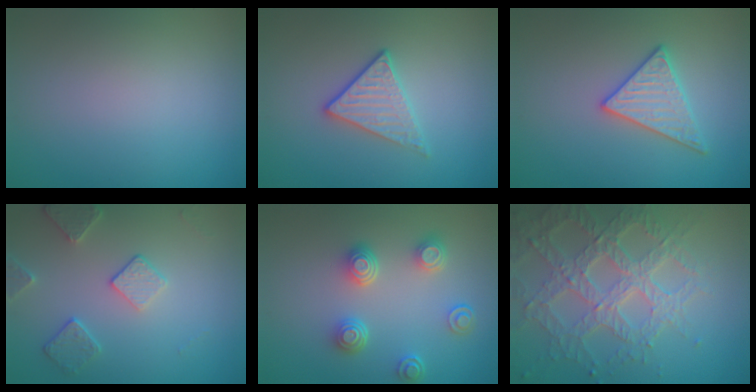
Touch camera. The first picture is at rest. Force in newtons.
{"total": 3.0, "press": 2.7, "slide": 1.2}
{"total": 3.0, "press": 3.0, "slide": 0.1}
{"total": 2.9, "press": 2.8, "slide": 0.9}
{"total": 4.1, "press": 3.2, "slide": 2.6}
{"total": 7.0, "press": 5.2, "slide": 4.7}